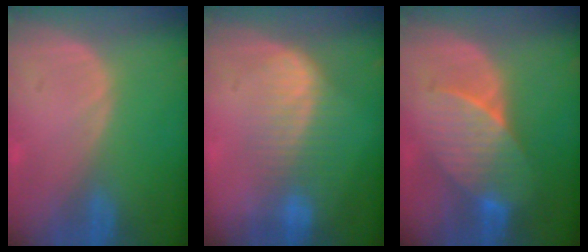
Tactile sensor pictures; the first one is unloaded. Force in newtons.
{"total": 7.1, "press": 6.5, "slide": 2.9}
{"total": 7.2, "press": 7.1, "slide": 1.1}